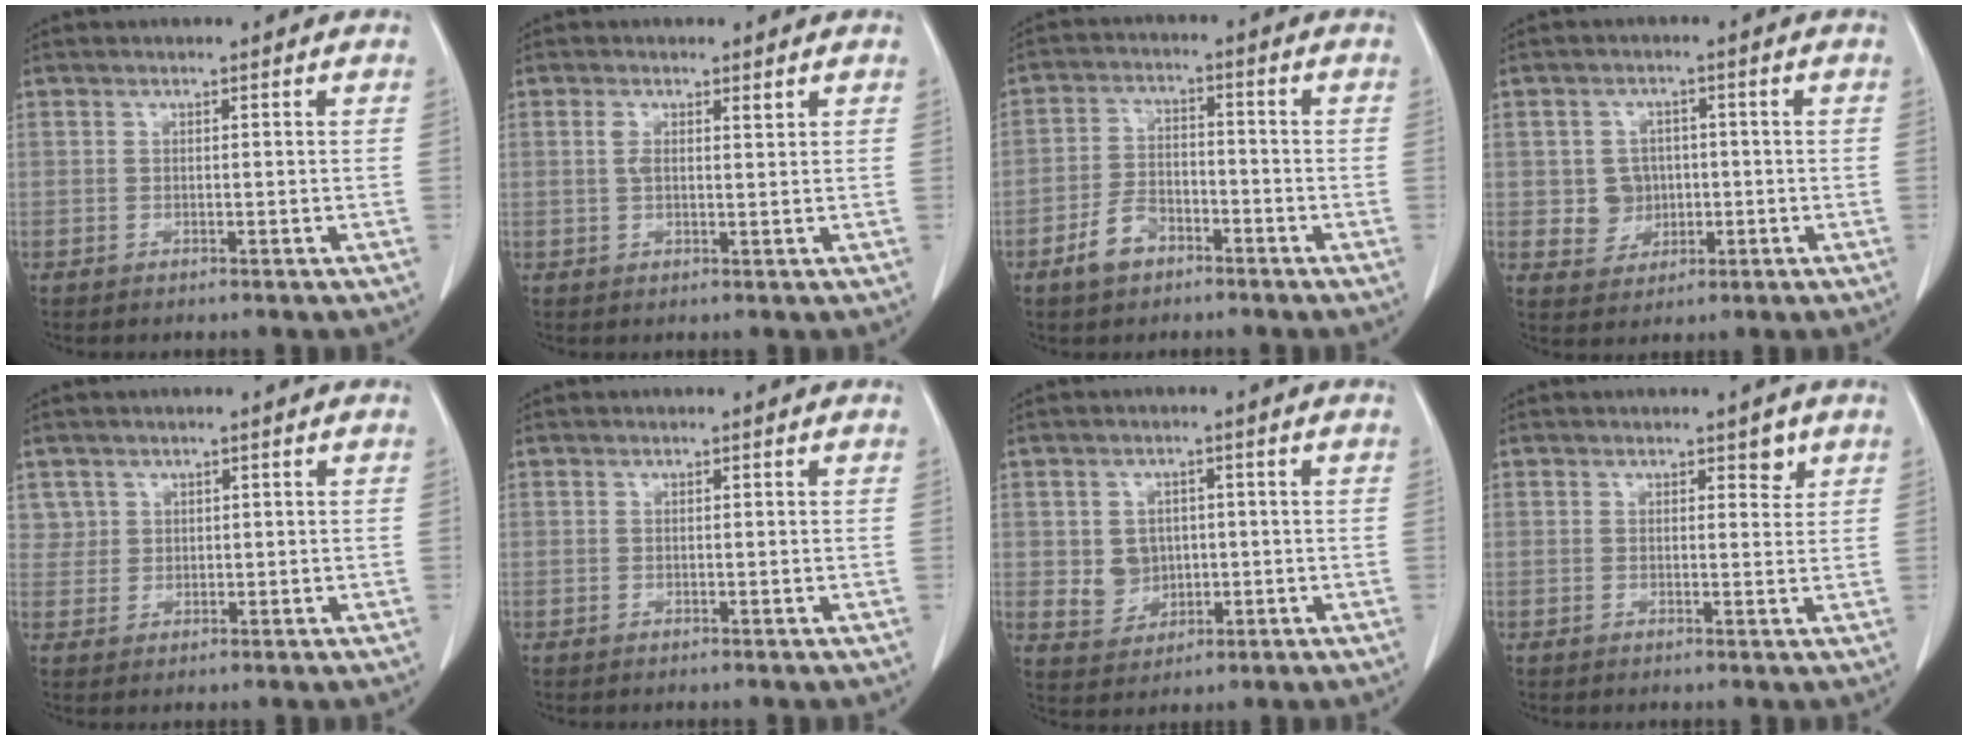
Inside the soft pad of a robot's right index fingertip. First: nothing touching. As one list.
[{"total": 2.8, "force": [1.3, 1.1, 2.2], "torque": [-0.046, 0.005, 0.026]}, {"total": 6.0, "force": [-3.5, 3.7, 3.3], "torque": [-0.072, 0.010, -0.060]}, {"total": 5.0, "force": [0.1, 4.7, 1.7], "torque": [-0.025, 0.009, 0.010]}, {"total": 3.0, "force": [1.6, 2.5, -0.2], "torque": [0.020, 0.002, 0.026]}, {"total": 0.0}, {"total": 5.3, "force": [0.3, 4.7, 2.5], "torque": [-0.040, 0.006, 0.019]}, {"total": 2.5, "force": [1.6, 1.1, 1.6], "torque": [-0.017, -0.006, 0.023]}]